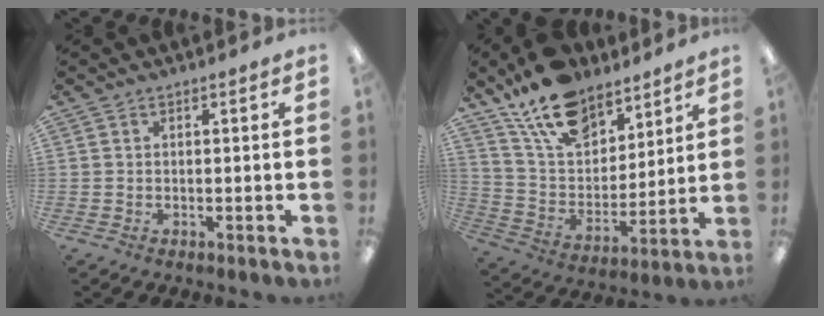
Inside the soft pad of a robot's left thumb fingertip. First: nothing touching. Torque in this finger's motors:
{"motor_torque": [1.15, 1.14, 1.40, -1.37, 0.11]}